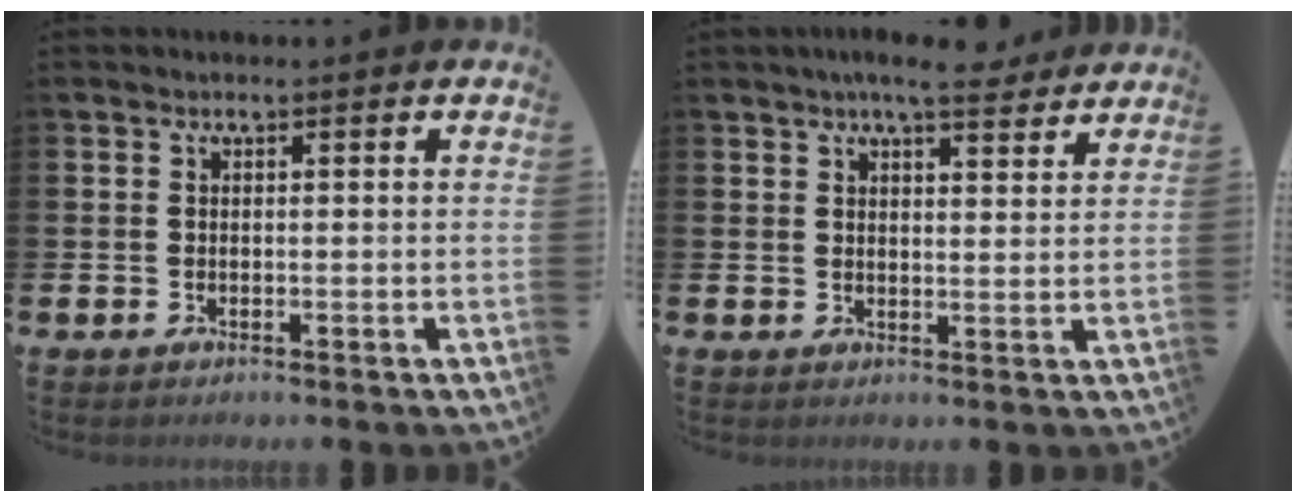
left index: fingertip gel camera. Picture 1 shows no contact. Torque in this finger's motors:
{"motor_torque": [1.07, -1.07, 0.59, 0.15]}